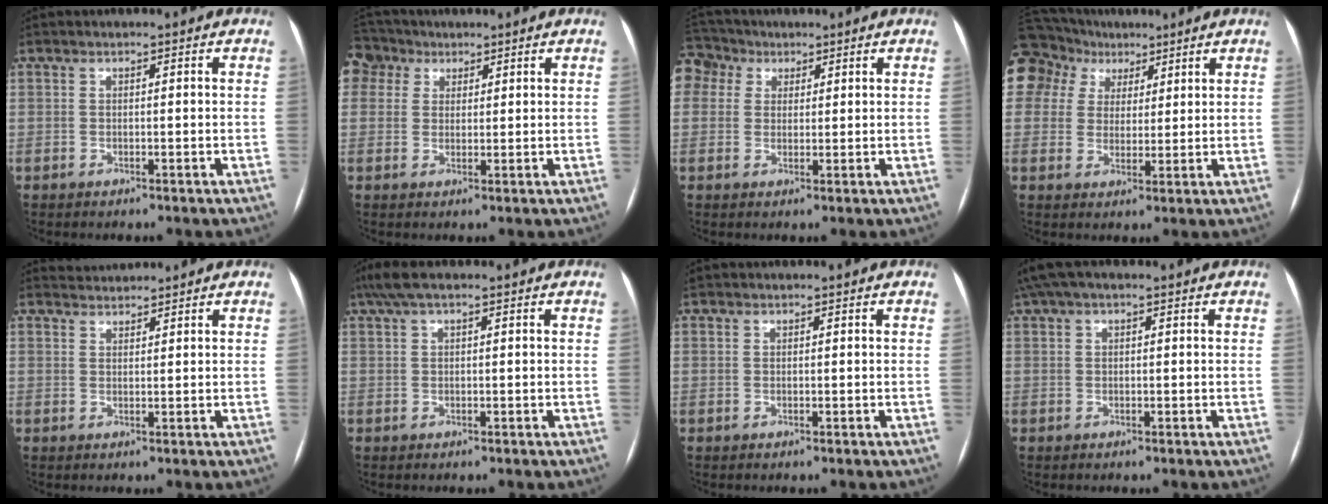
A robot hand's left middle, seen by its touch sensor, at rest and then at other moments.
{"total": 5.4, "force": [3.2, 4.3, 0.7], "torque": [-0.022, 0.026, 0.068]}
{"total": 6.8, "force": [3.5, 5.6, 1.3], "torque": [-0.036, 0.037, 0.072]}
{"total": 15.3, "force": [8.4, 12.0, 4.4], "torque": [-0.141, 0.073, 0.162]}
{"total": 2.1, "force": [2.1, 0.0, -0.5], "torque": [-0.002, 0.013, 0.044]}
{"total": 4.3, "force": [2.8, 0.9, 3.1], "torque": [-0.067, 0.043, 0.053]}
{"total": 0.0}
{"total": 4.8, "force": [3.0, 1.7, 3.3], "torque": [-0.074, 0.053, 0.056]}